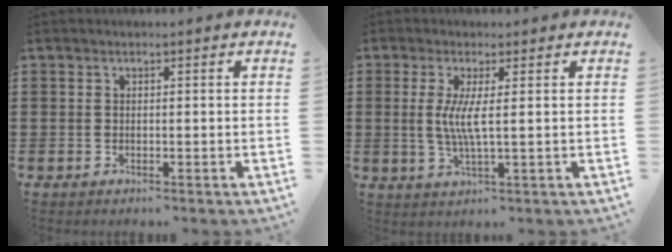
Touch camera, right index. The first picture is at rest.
{"total": 4.5, "force": [0.4, 0.2, 4.5], "torque": [-0.092, -0.010, 0.004]}